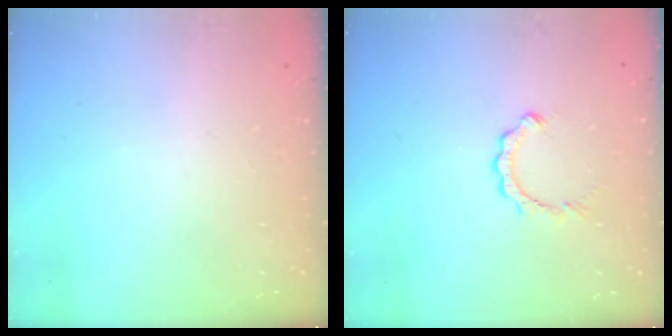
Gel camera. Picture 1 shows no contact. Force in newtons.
{"total": 2.8, "press": 2.8, "slide": 0.3}